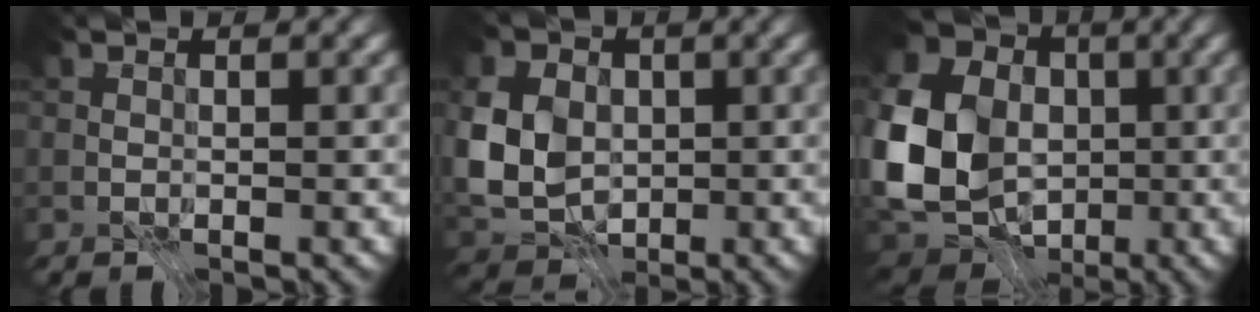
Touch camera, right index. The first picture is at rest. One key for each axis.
{"total": 7.9, "fx": 0.5, "fy": 6.1, "fz": 5.0, "tx": -0.115, "ty": 0.001, "tz": -0.007}
{"total": 13.7, "fx": -0.9, "fy": 11.2, "fz": 7.8, "tx": -0.210, "ty": -0.004, "tz": -0.017}